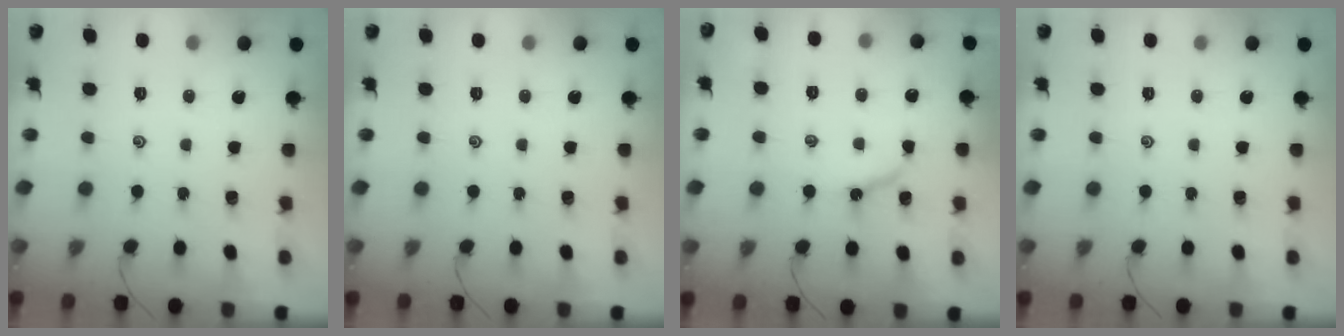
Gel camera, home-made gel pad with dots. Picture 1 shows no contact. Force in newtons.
{"total": 0.0}
{"total": 5.5, "press": 5.5, "slide": 0.7}
{"total": 0.0}